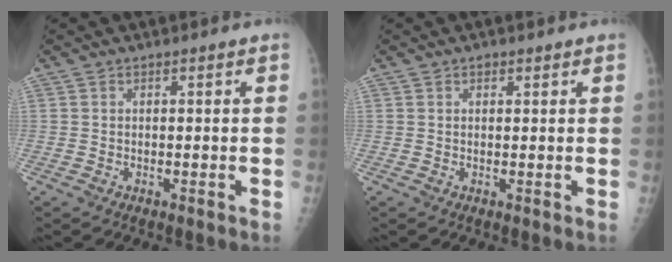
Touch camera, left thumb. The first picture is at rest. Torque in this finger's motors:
{"motor_torque": [-0.25, 0.13, -0.30, -0.34, 0.03]}